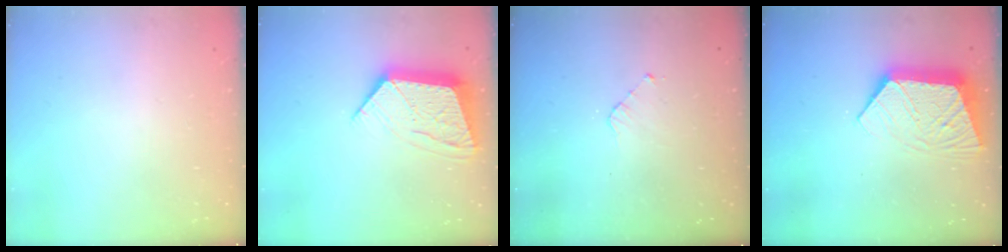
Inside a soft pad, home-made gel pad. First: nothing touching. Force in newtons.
{"total": 13.2, "press": 13.1, "slide": 1.1}
{"total": 2.8, "press": 2.8, "slide": 0.2}
{"total": 12.3, "press": 12.2, "slide": 1.0}